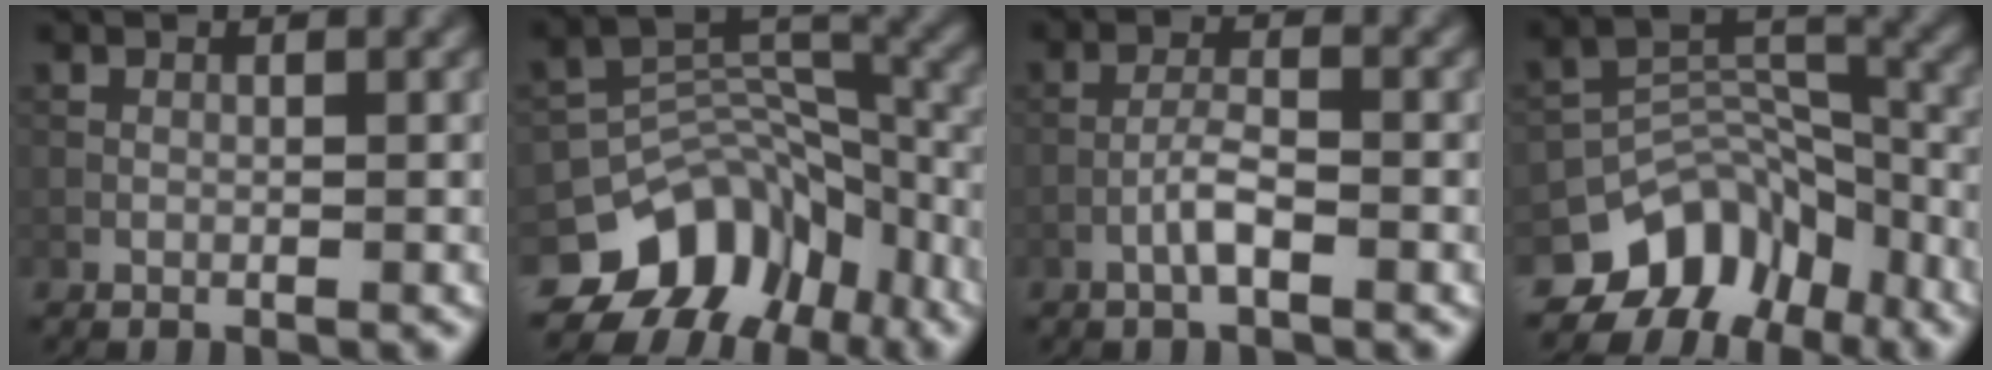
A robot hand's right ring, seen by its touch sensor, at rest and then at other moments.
{"total": 9.0, "force": [-5.7, 6.1, 3.4], "torque": [-0.041, 0.006, -0.097]}
{"total": 2.3, "force": [-1.2, 0.4, 1.9], "torque": [-0.038, 0.008, -0.027]}
{"total": 8.3, "force": [-5.9, 5.3, 2.6], "torque": [-0.018, 0.010, -0.095]}